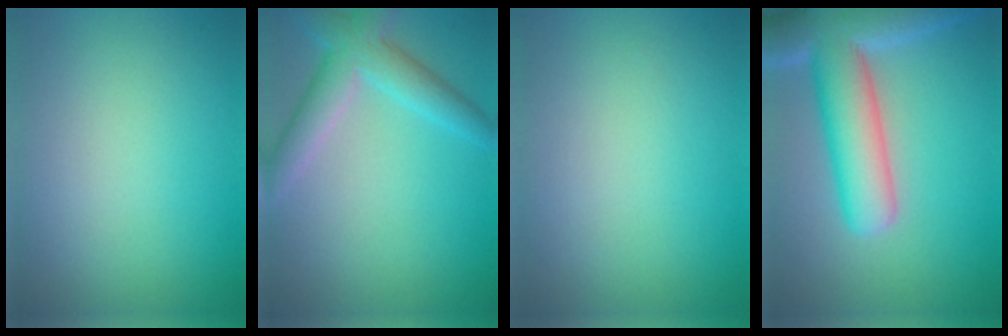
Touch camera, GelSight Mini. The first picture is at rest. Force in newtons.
{"total": 4.5, "press": 4.5, "slide": 0.2}
{"total": 0.0}
{"total": 10.8, "press": 10.8, "slide": 1.0}